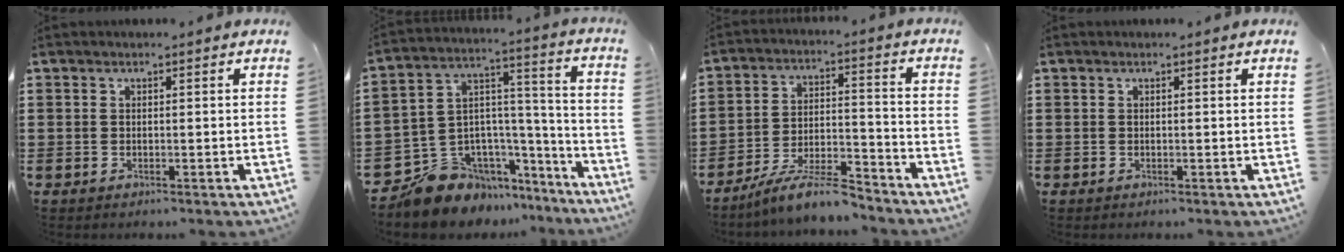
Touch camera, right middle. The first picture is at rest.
{"total": 9.7, "force": [-8.0, 5.5, 0.4], "torque": [-0.042, 0.001, -0.155]}
{"total": 8.6, "force": [-7.6, 1.0, 3.9], "torque": [-0.072, 0.012, -0.144]}
{"total": 0.0}